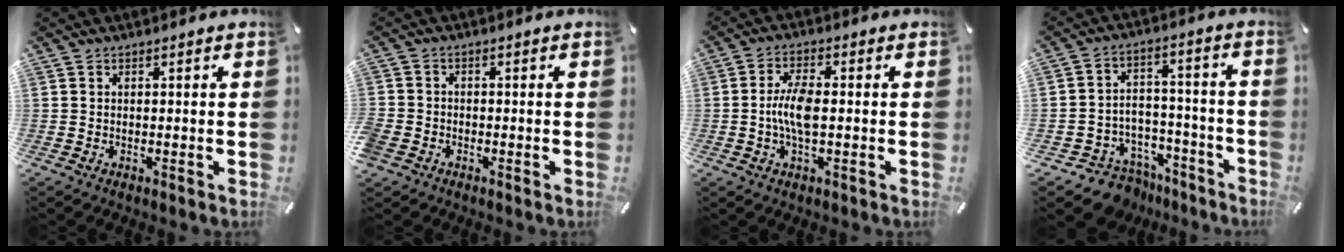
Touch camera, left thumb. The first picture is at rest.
{"total": 2.7, "force": [-1.5, 2.1, 0.8], "torque": [-0.017, 0.007, -0.031]}
{"total": 7.0, "force": [-0.6, 2.8, 6.3], "torque": [-0.139, 0.000, -0.017]}
{"total": 7.8, "force": [-5.3, 5.7, 0.8], "torque": [-0.002, 0.034, -0.089]}